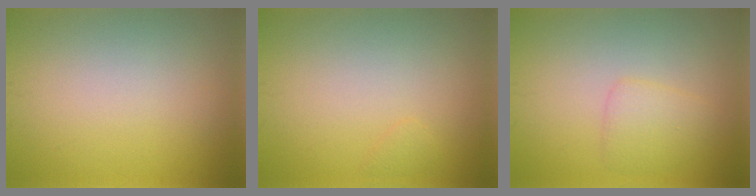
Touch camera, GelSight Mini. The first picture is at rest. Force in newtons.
{"total": 0.6, "press": 0.6, "slide": 0.0}
{"total": 2.2, "press": 2.2, "slide": 0.1}